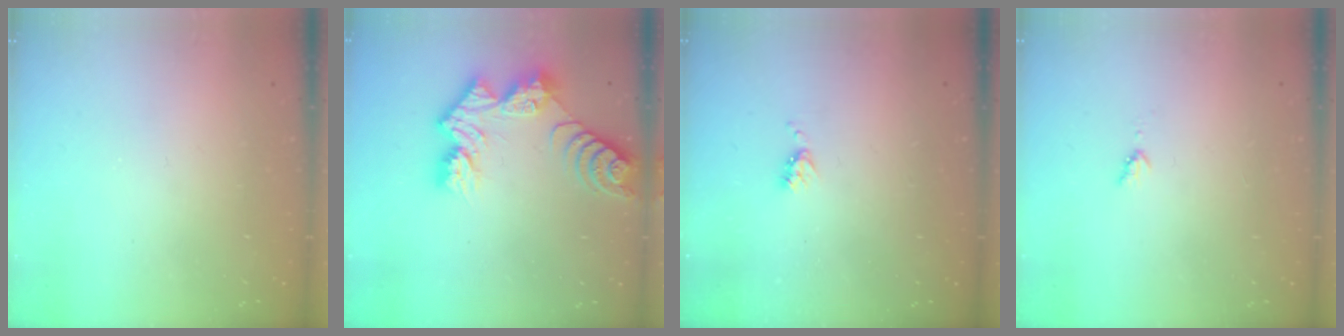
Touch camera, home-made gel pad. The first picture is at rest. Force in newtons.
{"total": 11.0, "press": 11.0, "slide": 0.8}
{"total": 4.0, "press": 3.9, "slide": 0.6}
{"total": 2.8, "press": 2.8, "slide": 0.4}